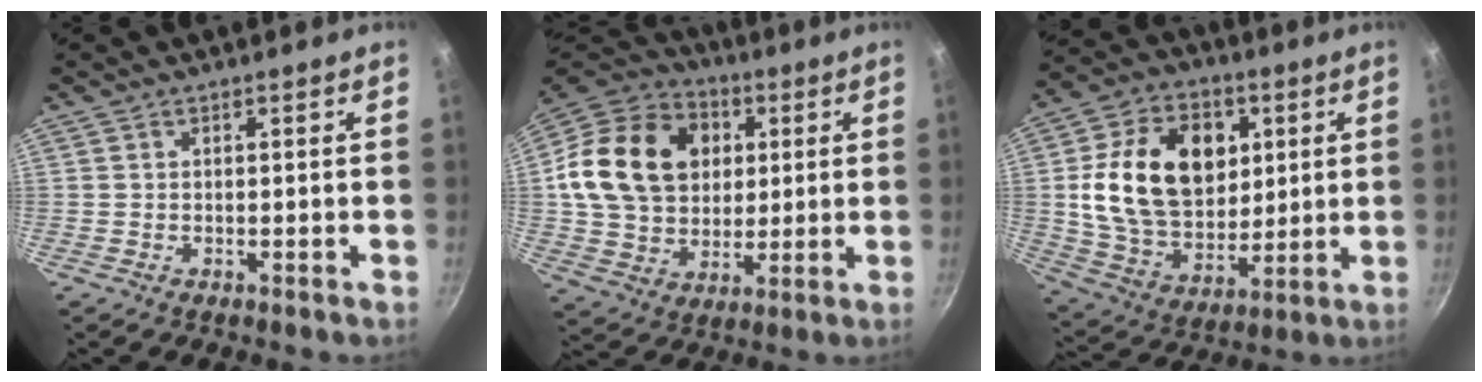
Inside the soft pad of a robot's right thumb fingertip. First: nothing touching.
{"total": 22.5, "force": [4.4, 17.5, 13.5], "torque": [-0.217, 0.012, 0.075]}
{"total": 22.0, "force": [4.3, 15.6, 14.8], "torque": [-0.231, -0.006, 0.079]}